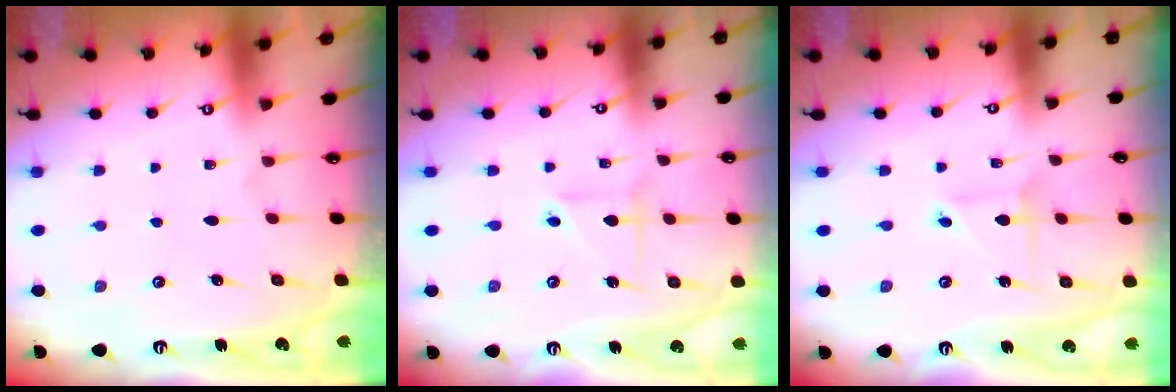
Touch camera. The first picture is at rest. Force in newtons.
{"total": 2.5, "press": 2.3, "slide": 1.1}
{"total": 2.8, "press": 2.8, "slide": 0.3}